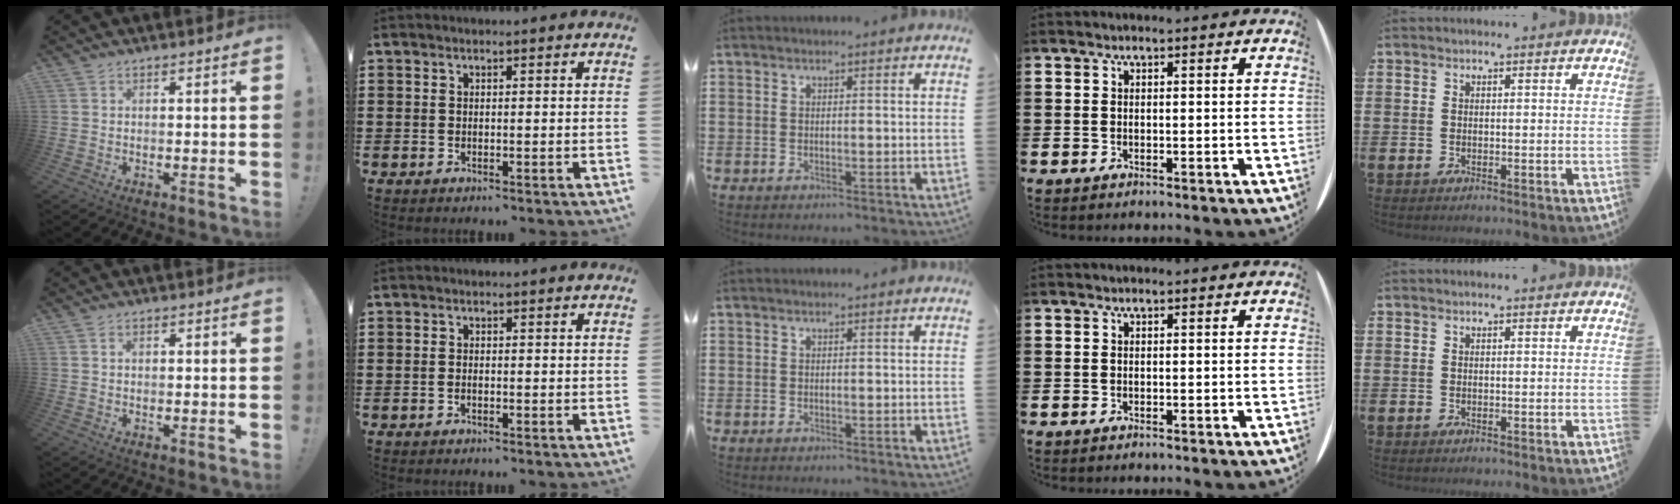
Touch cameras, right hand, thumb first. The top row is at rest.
{"thumb": {"total": 0.7, "force": [0.3, 0.5, 0.3], "torque": [-0.010, 0.004, 0.007]}, "index": {"total": 0.5, "force": [-0.3, 0.1, 0.4], "torque": [-0.009, -0.004, -0.005]}}